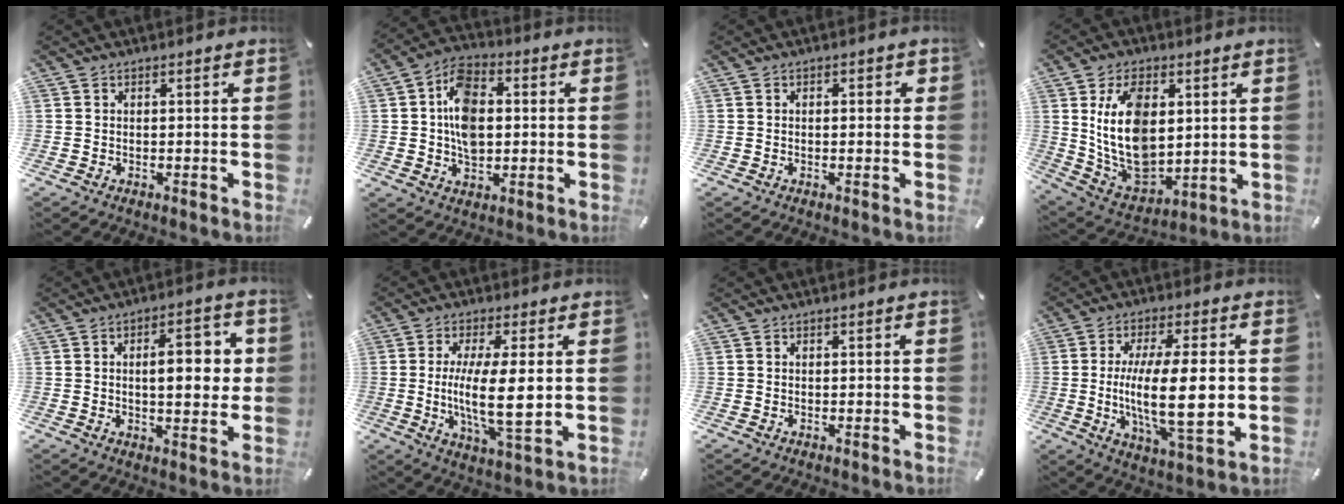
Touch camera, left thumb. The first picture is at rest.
{"total": 11.0, "force": [0.5, 7.8, 7.8], "torque": [-0.141, 0.007, 0.009]}
{"total": 1.4, "force": [-0.1, 0.7, 1.3], "torque": [-0.023, 0.004, -0.004]}
{"total": 16.8, "force": [3.4, 10.8, 12.5], "torque": [-0.251, -0.017, 0.061]}
{"total": 10.5, "force": [1.5, 4.6, 9.3], "torque": [-0.128, -0.003, 0.015]}
{"total": 12.4, "force": [0.4, 2.8, 12.1], "torque": [-0.223, -0.019, 0.001]}
{"total": 0.0}
{"total": 17.3, "force": [0.3, 5.0, 16.5], "torque": [-0.307, -0.022, -0.008]}